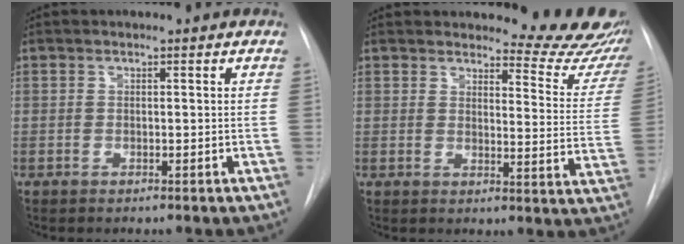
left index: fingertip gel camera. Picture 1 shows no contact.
{"total": 13.8, "force": [13.3, 2.5, 2.8], "torque": [-0.003, -0.082, 0.124]}